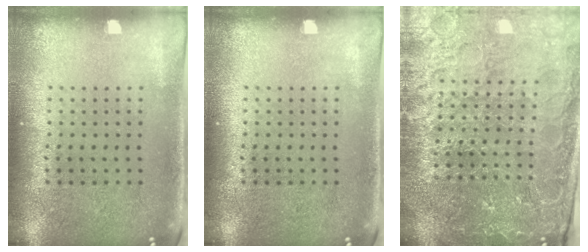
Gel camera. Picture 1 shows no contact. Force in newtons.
{"total": 0.0}
{"total": 4.7, "press": 4.4, "slide": 1.5}